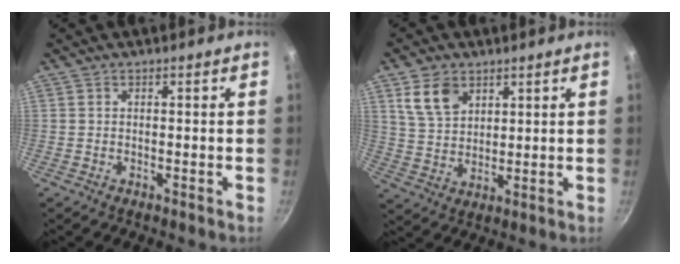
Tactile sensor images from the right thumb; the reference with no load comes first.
{"total": 8.0, "force": [4.1, 5.4, 4.3], "torque": [-0.060, -0.016, 0.085]}